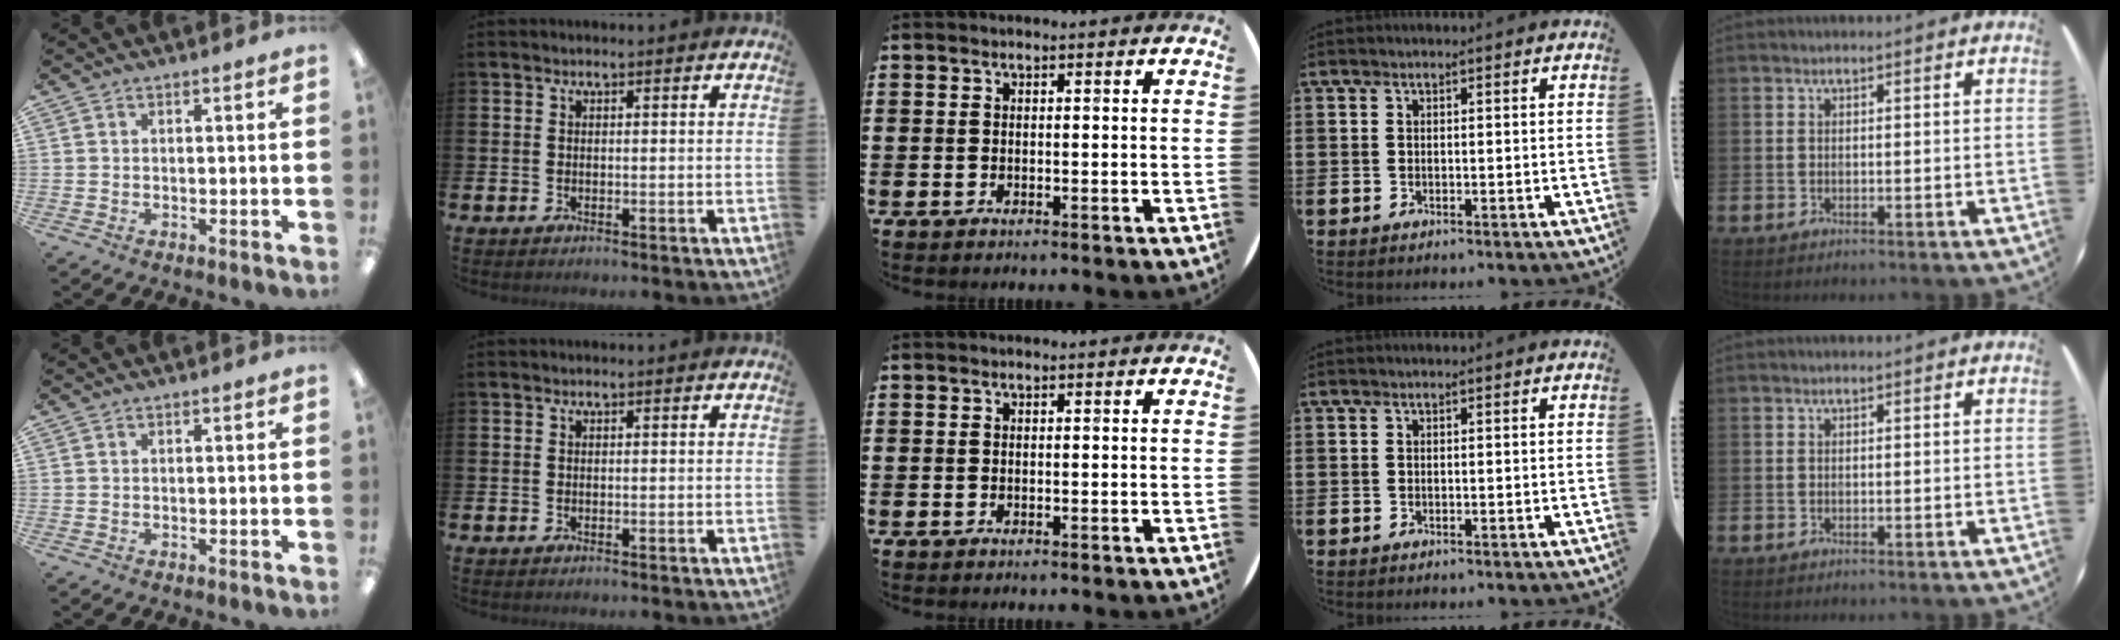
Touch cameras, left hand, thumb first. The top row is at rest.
{}